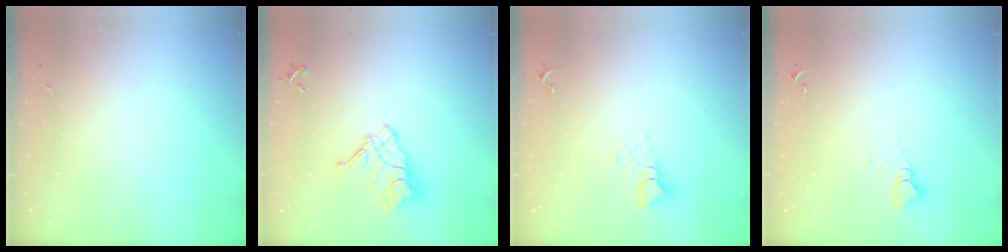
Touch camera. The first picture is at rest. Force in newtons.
{"total": 14.1, "press": 14.1, "slide": 1.5}
{"total": 5.3, "press": 5.3, "slide": 0.3}
{"total": 4.2, "press": 4.2, "slide": 0.2}